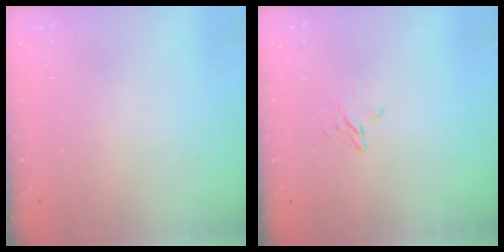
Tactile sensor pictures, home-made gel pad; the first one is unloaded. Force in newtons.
{"total": 2.4, "press": 2.4, "slide": 0.2}